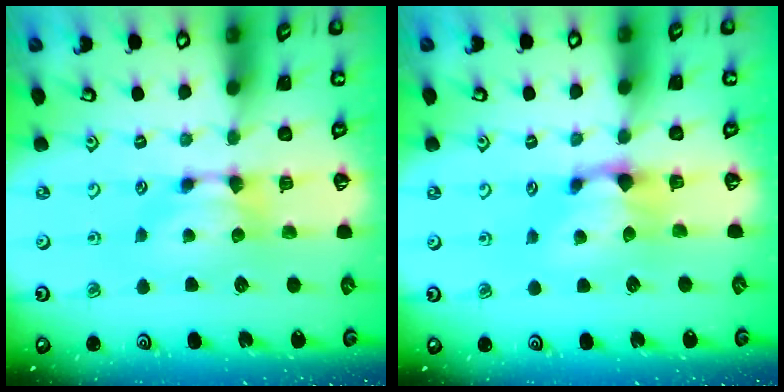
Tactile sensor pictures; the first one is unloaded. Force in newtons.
{"total": 1.0, "press": 0.2, "slide": 0.9}